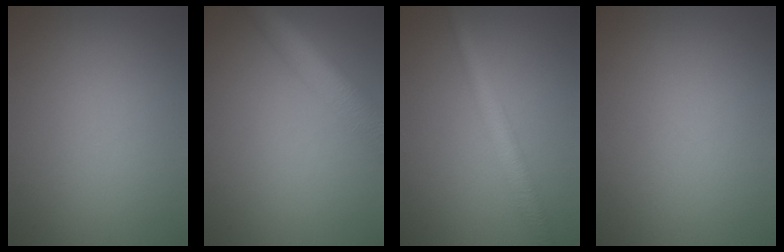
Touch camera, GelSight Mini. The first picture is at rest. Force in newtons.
{"total": 6.5, "press": 6.5, "slide": 0.5}
{"total": 3.3, "press": 3.3, "slide": 0.1}
{"total": 0.0}